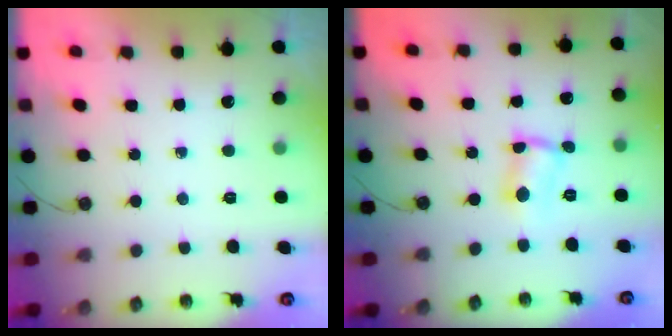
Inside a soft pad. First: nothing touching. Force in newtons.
{"total": 2.3, "press": 2.2, "slide": 0.6}